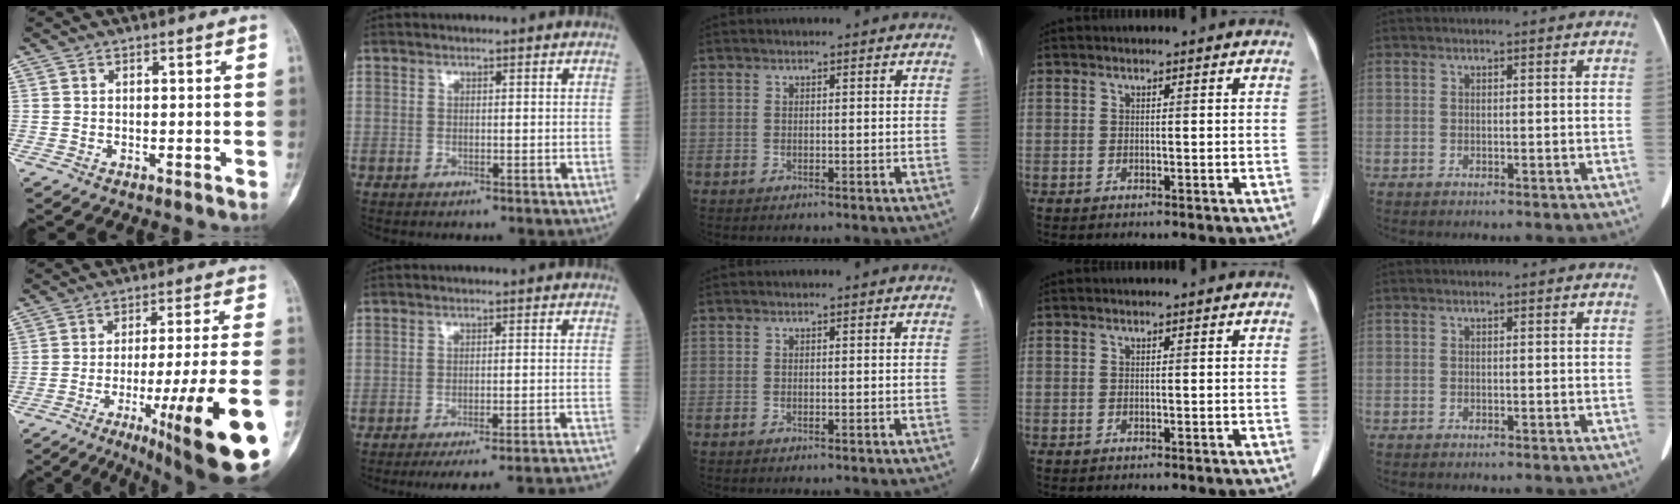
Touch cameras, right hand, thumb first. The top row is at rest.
{"thumb": {"total": 23.0, "force": [-9.8, 2.0, 20.7], "torque": [-0.249, 0.025, -0.140]}, "index": {"total": 22.4, "force": [-21.4, -1.7, 6.6], "torque": [-0.034, -0.021, -0.262]}}